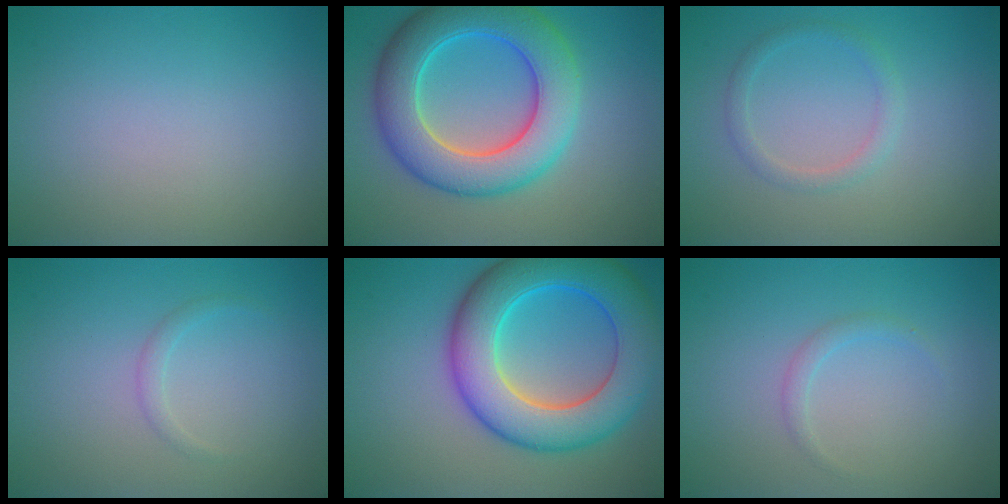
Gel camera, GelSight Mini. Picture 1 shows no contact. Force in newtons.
{"total": 9.0, "press": 9.0, "slide": 0.3}
{"total": 1.6, "press": 1.6, "slide": 0.1}
{"total": 0.9, "press": 0.9, "slide": 0.0}
{"total": 10.5, "press": 10.5, "slide": 0.3}
{"total": 1.0, "press": 1.0, "slide": 0.0}